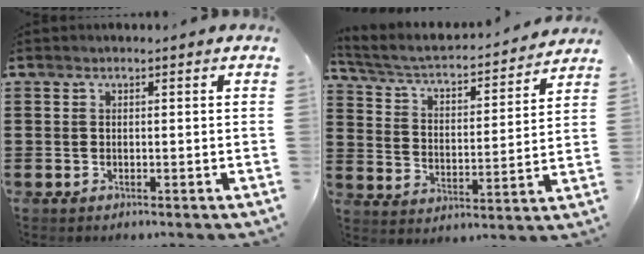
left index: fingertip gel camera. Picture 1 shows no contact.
{"total": 3.7, "force": [3.2, 0.8, 1.8], "torque": [-0.052, -0.030, 0.045]}